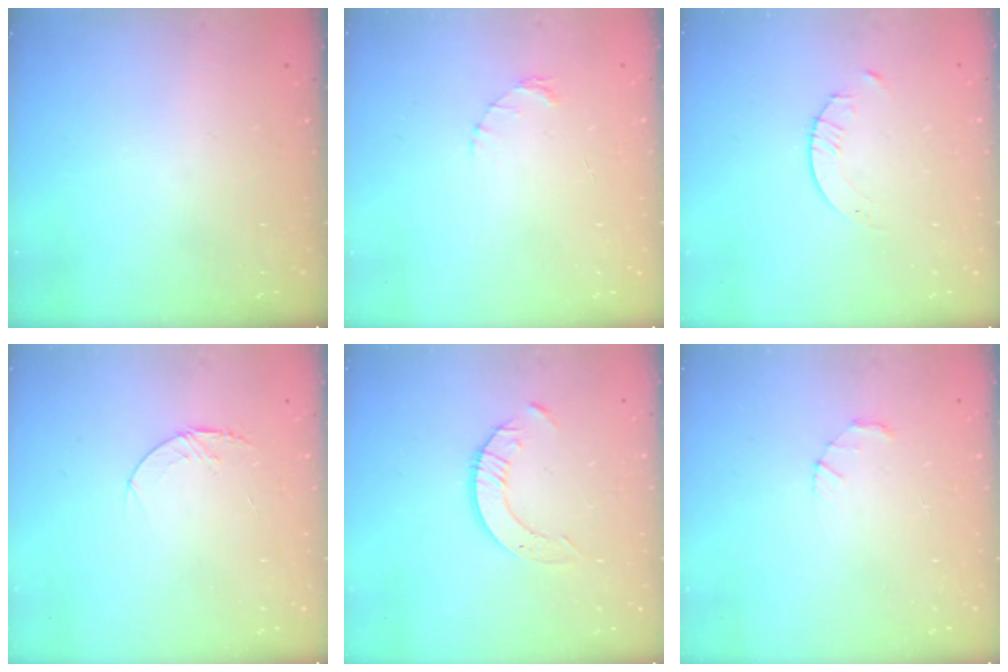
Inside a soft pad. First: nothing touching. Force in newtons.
{"total": 1.6, "press": 1.5, "slide": 0.3}
{"total": 2.1, "press": 2.1, "slide": 0.3}
{"total": 4.0, "press": 3.9, "slide": 0.5}
{"total": 4.2, "press": 4.2, "slide": 0.5}
{"total": 1.4, "press": 1.3, "slide": 0.3}